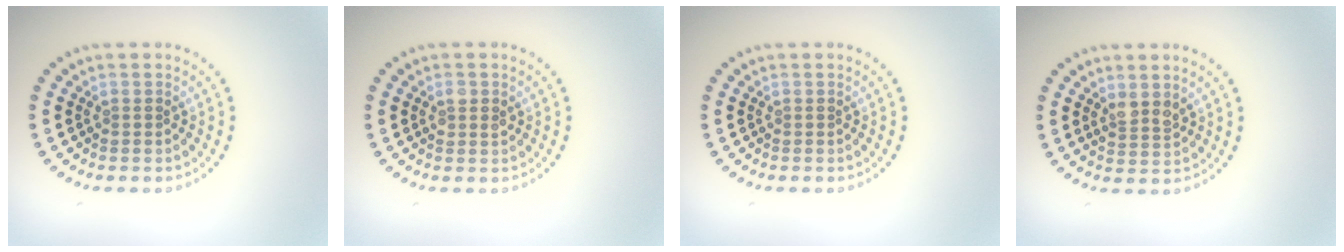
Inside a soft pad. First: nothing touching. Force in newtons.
{"total": 1.2, "press": 1.1, "slide": 0.3}
{"total": 0.0}
{"total": 1.8, "press": 1.5, "slide": 1.0}